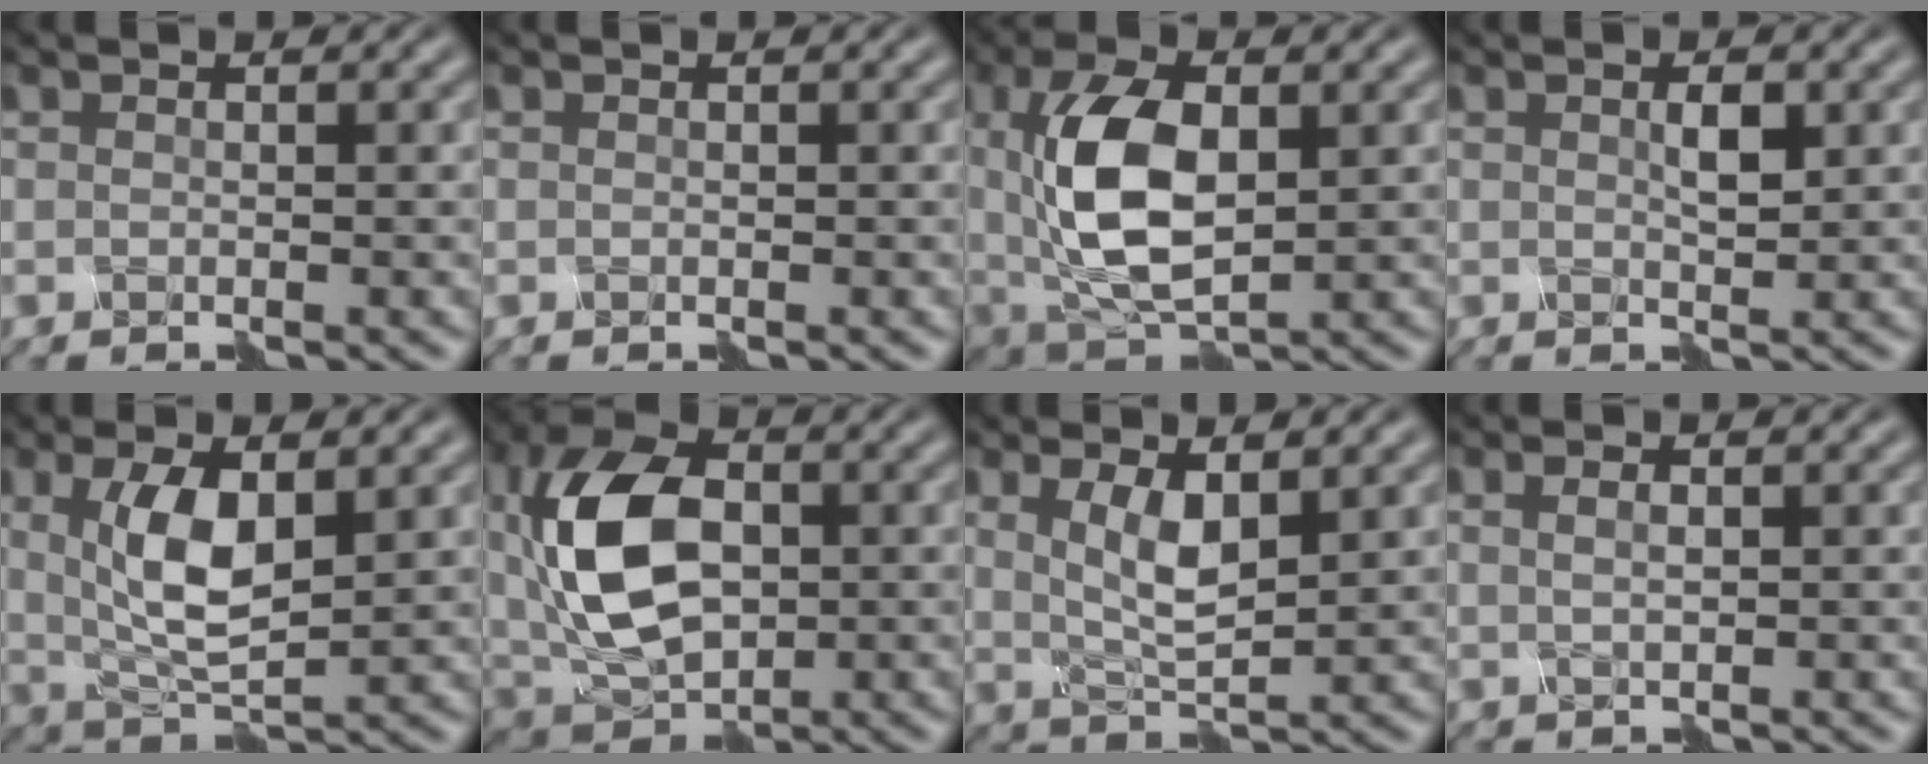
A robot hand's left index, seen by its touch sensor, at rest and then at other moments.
{"total": 0.0}
{"total": 8.8, "force": [0.6, 4.6, 7.5], "torque": [-0.164, 0.002, 0.015]}
{"total": 1.0, "force": [0.2, 0.0, 1.0], "torque": [-0.025, -0.001, 0.007]}
{"total": 5.7, "force": [1.0, 2.1, 5.2], "torque": [-0.109, 0.000, 0.024]}
{"total": 10.0, "force": [0.7, 6.1, 7.9], "torque": [-0.176, 0.016, 0.011]}
{"total": 3.9, "force": [1.1, 1.3, 3.5], "torque": [-0.083, -0.003, 0.029]}
{"total": 1.2, "force": [0.7, 0.4, 1.0], "torque": [-0.014, 0.003, 0.007]}